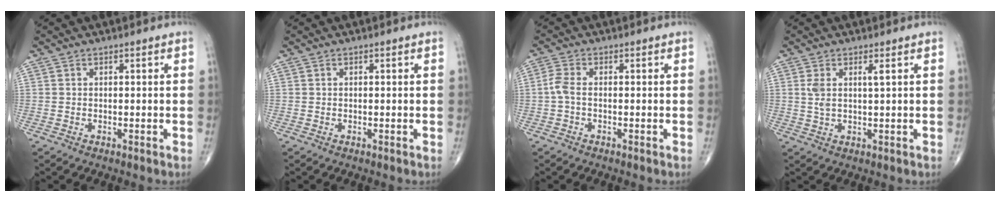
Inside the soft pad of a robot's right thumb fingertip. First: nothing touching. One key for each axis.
{"total": 0.0}
{"total": 2.7, "fx": -0.5, "fy": 1.2, "fz": 2.3, "tx": -0.059, "ty": 0.002, "tz": -0.018}
{"total": 3.3, "fx": 1.2, "fy": 0.8, "fz": 3.0, "tx": -0.064, "ty": -0.002, "tz": 0.028}